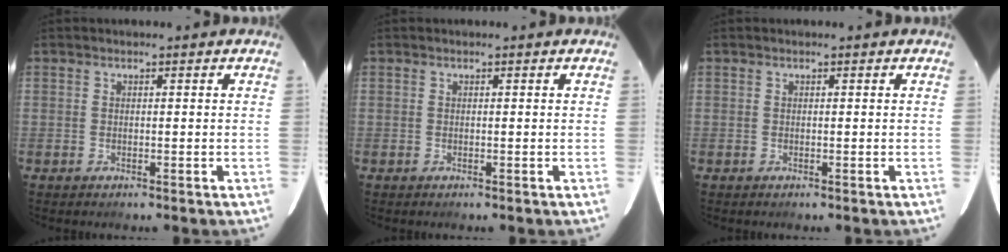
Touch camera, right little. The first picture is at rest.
{"total": 0.0}
{"total": 0.0}